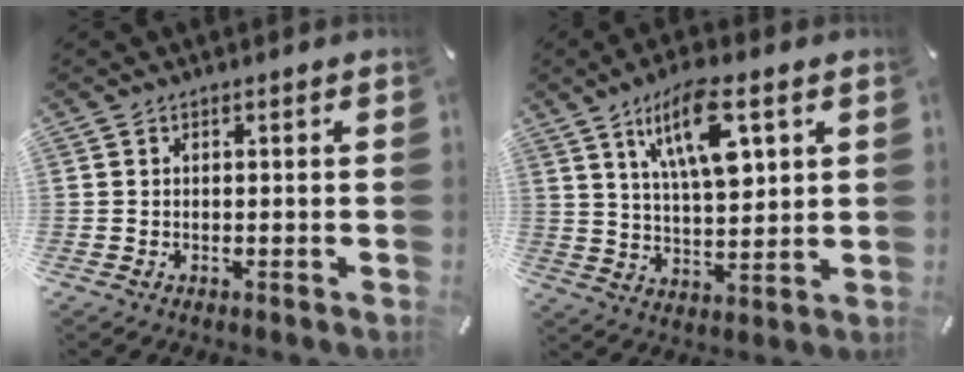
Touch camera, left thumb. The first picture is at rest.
{"total": 14.0, "force": [6.6, 5.6, 11.0], "torque": [-0.181, -0.011, 0.111]}